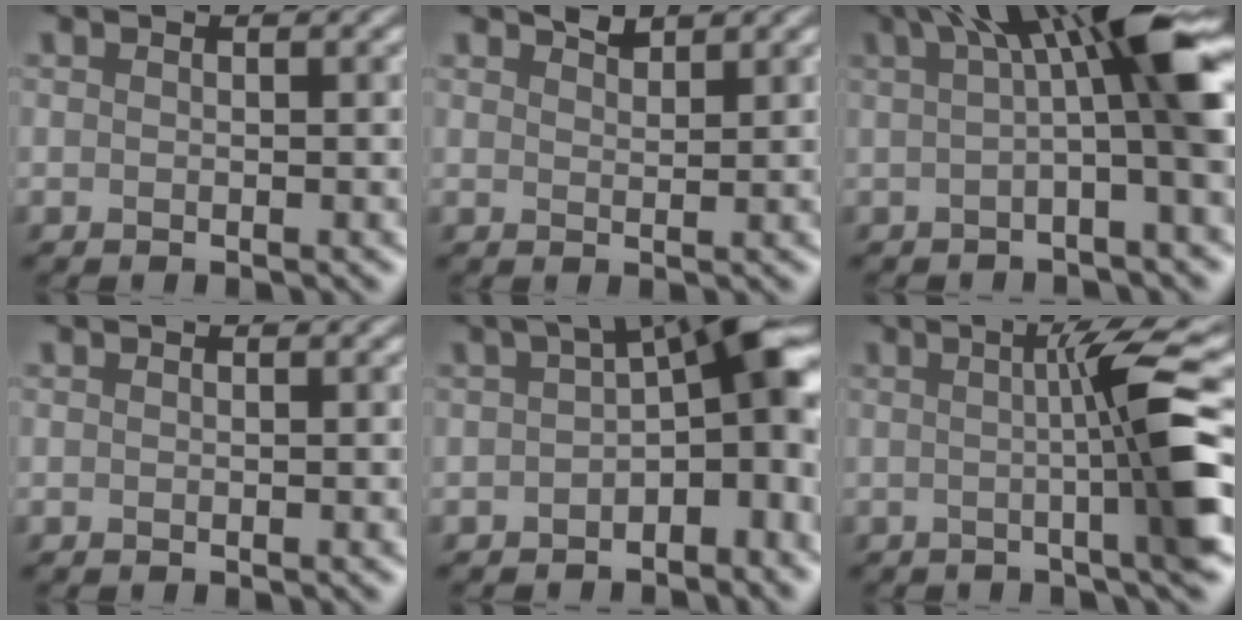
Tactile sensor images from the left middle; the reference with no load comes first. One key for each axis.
{"total": 1.5, "fx": 1.4, "fy": -0.3, "fz": -0.5, "tx": 0.007, "ty": 0.003, "tz": 0.018}
{"total": 7.9, "fx": 1.8, "fy": 1.0, "fz": 7.6, "tx": -0.100, "ty": 0.027, "tz": 0.022}
{"total": 0.0}
{"total": 7.6, "fx": -0.3, "fy": 2.6, "fz": 7.2, "tx": -0.094, "ty": 0.024, "tz": -0.015}
{"total": 6.7, "fx": 0.0, "fy": 0.1, "fz": 6.7, "tx": -0.098, "ty": 0.007, "tz": 0.001}